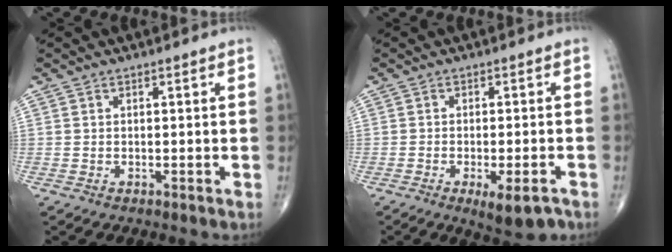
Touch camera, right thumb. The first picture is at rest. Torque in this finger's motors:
{"motor_torque": [-0.33, 0.43, -0.08, -0.13, -0.01]}